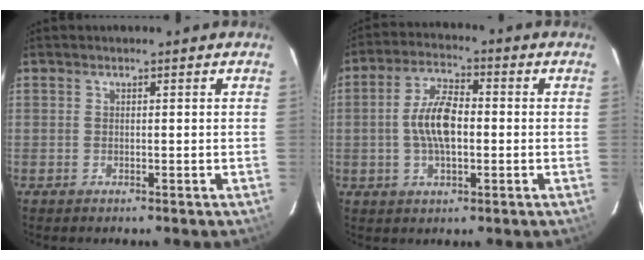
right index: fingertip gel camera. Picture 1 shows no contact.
{"total": 8.6, "force": [-0.7, 3.9, 7.7], "torque": [-0.150, 0.011, -0.014]}